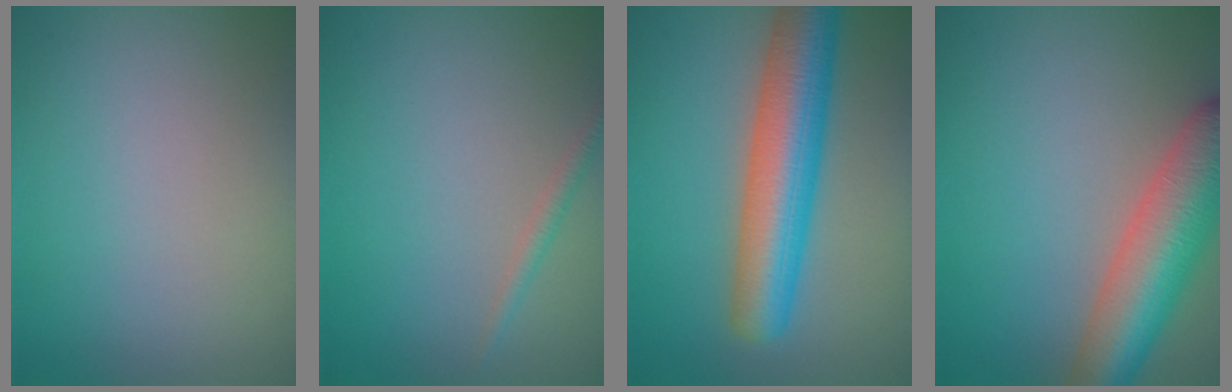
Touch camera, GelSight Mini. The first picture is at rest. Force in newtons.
{"total": 1.1, "press": 1.1, "slide": 0.0}
{"total": 8.4, "press": 8.4, "slide": 0.3}
{"total": 8.1, "press": 8.1, "slide": 0.5}